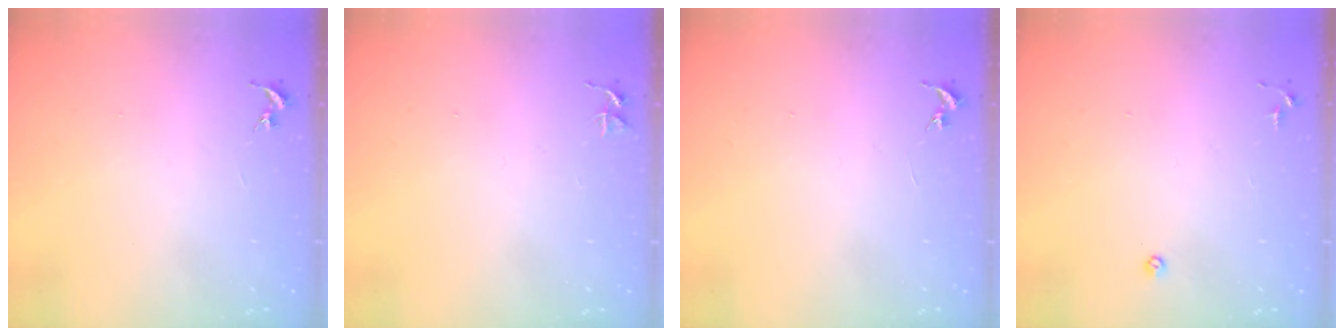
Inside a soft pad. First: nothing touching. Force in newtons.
{"total": 3.7, "press": 3.7, "slide": 0.3}
{"total": 0.0}
{"total": 3.5, "press": 3.4, "slide": 0.7}